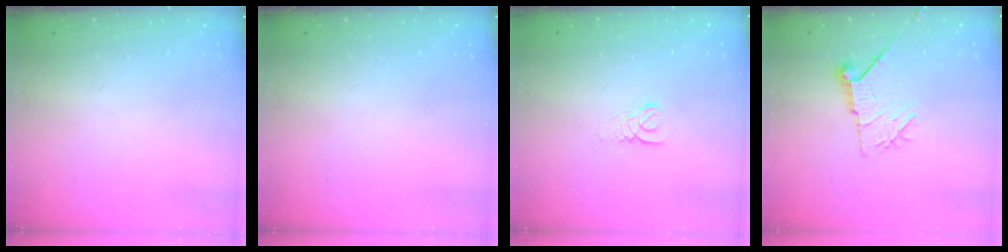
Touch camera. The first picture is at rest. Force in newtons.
{"total": 0.0}
{"total": 1.4, "press": 1.4, "slide": 0.2}
{"total": 9.9, "press": 9.9, "slide": 1.0}